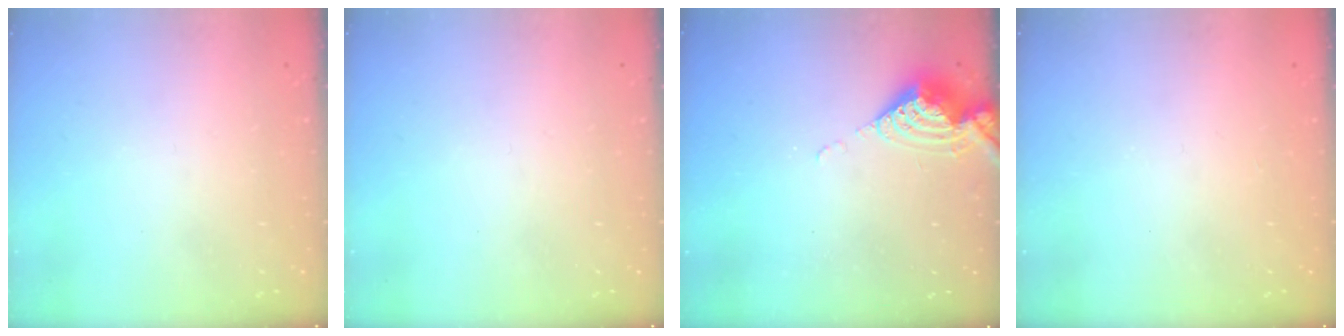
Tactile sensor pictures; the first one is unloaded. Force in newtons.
{"total": 0.0}
{"total": 7.9, "press": 7.8, "slide": 0.8}
{"total": 1.0, "press": 0.9, "slide": 0.4}